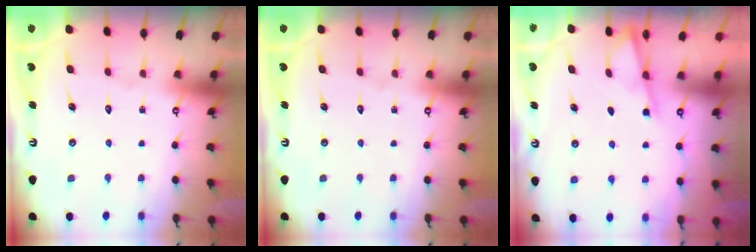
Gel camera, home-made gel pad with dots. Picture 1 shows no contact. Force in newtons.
{"total": 0.0}
{"total": 1.9, "press": 1.8, "slide": 0.4}